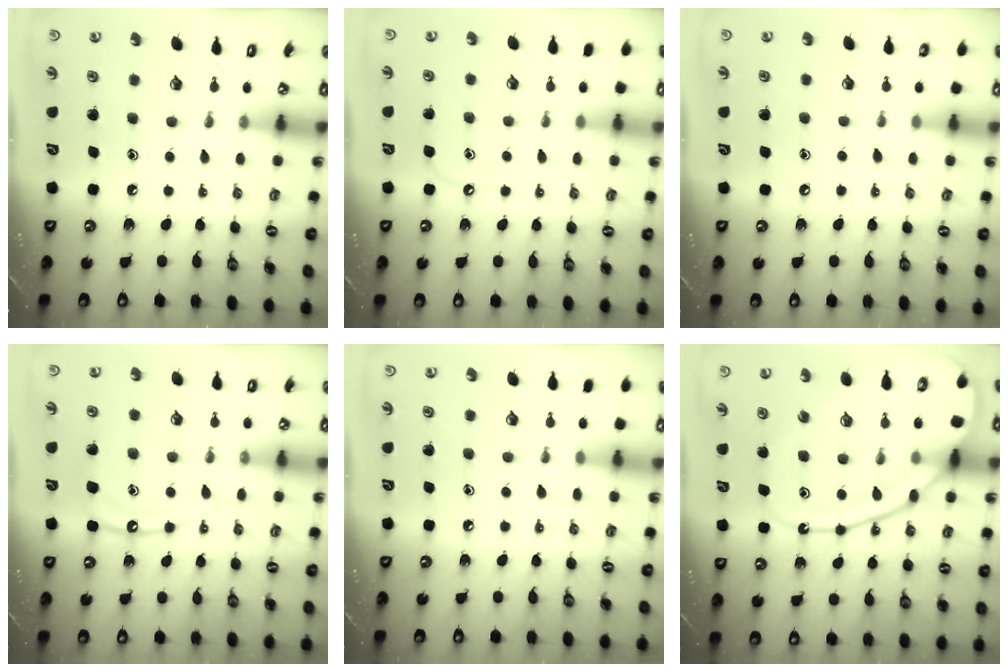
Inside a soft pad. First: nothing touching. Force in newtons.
{"total": 4.0, "press": 4.0, "slide": 0.4}
{"total": 3.6, "press": 3.6, "slide": 0.4}
{"total": 10.3, "press": 10.3, "slide": 0.9}
{"total": 6.5, "press": 6.4, "slide": 0.9}
{"total": 16.6, "press": 16.6, "slide": 1.1}